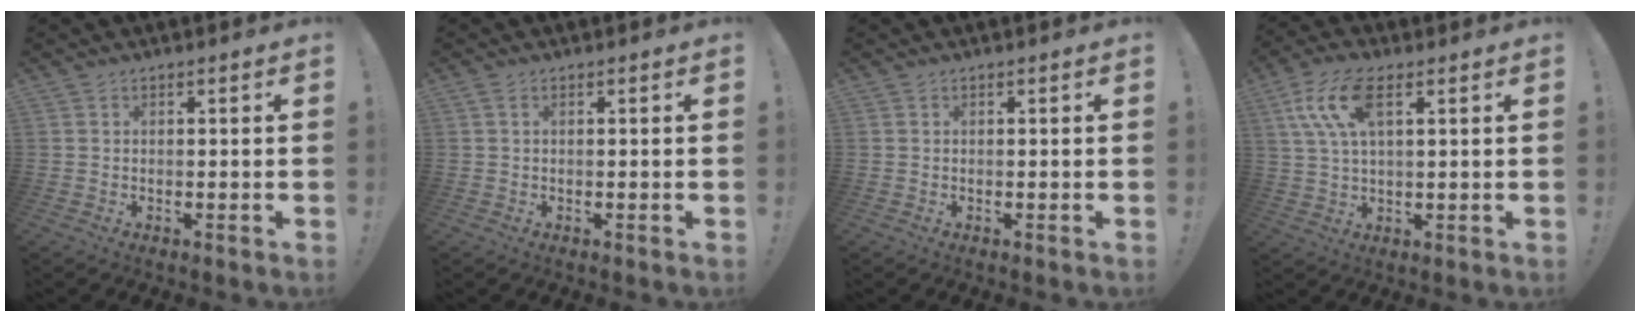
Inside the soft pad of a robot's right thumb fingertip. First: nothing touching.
{"total": 0.8, "force": [0.2, 0.3, 0.7], "torque": [-0.020, 0.004, 0.005]}
{"total": 0.0}
{"total": 7.9, "force": [3.2, 2.9, 6.6], "torque": [-0.121, 0.002, 0.060]}